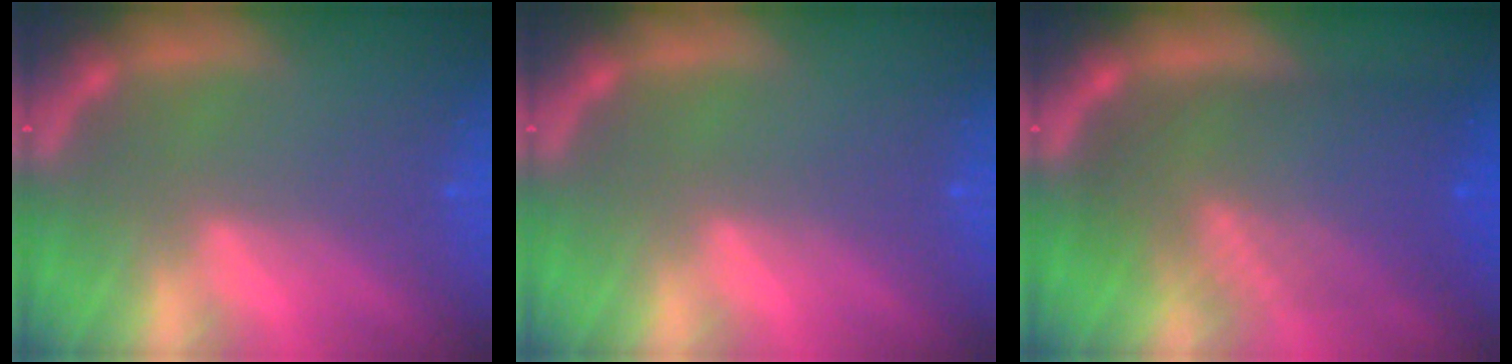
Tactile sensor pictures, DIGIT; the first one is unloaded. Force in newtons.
{"total": 0.0}
{"total": 10.0}